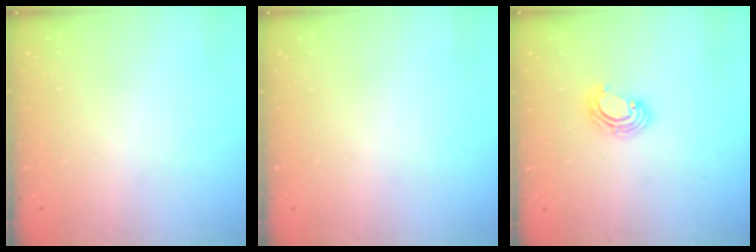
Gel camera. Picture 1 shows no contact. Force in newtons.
{"total": 0.0}
{"total": 4.0, "press": 3.9, "slide": 0.2}